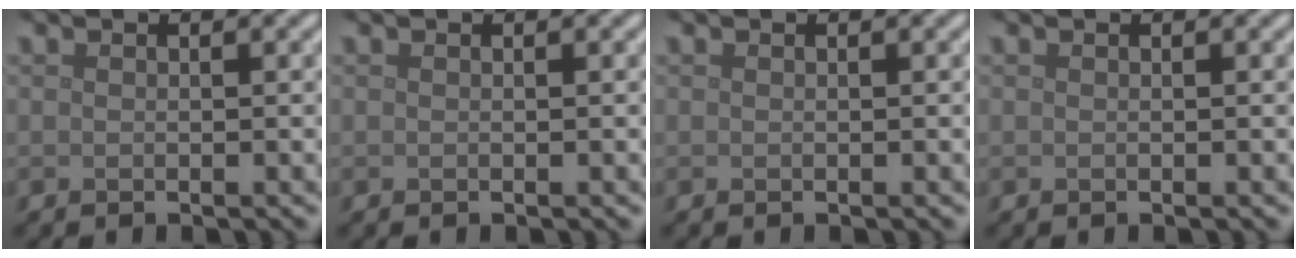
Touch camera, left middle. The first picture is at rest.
{"total": 0.0}
{"total": 0.0}
{"total": 0.0}